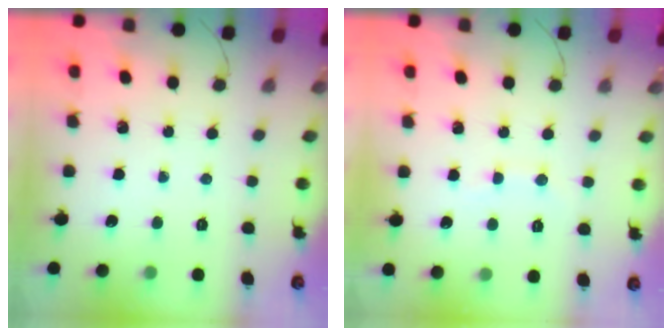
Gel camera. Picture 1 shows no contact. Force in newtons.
{"total": 3.9, "press": 3.8, "slide": 0.5}